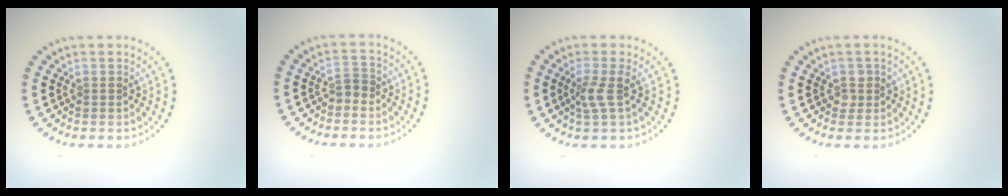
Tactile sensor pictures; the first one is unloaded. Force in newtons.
{"total": 1.1, "press": 1.0, "slide": 0.5}
{"total": 1.9, "press": 1.4, "slide": 1.2}
{"total": 1.2, "press": 1.1, "slide": 0.4}